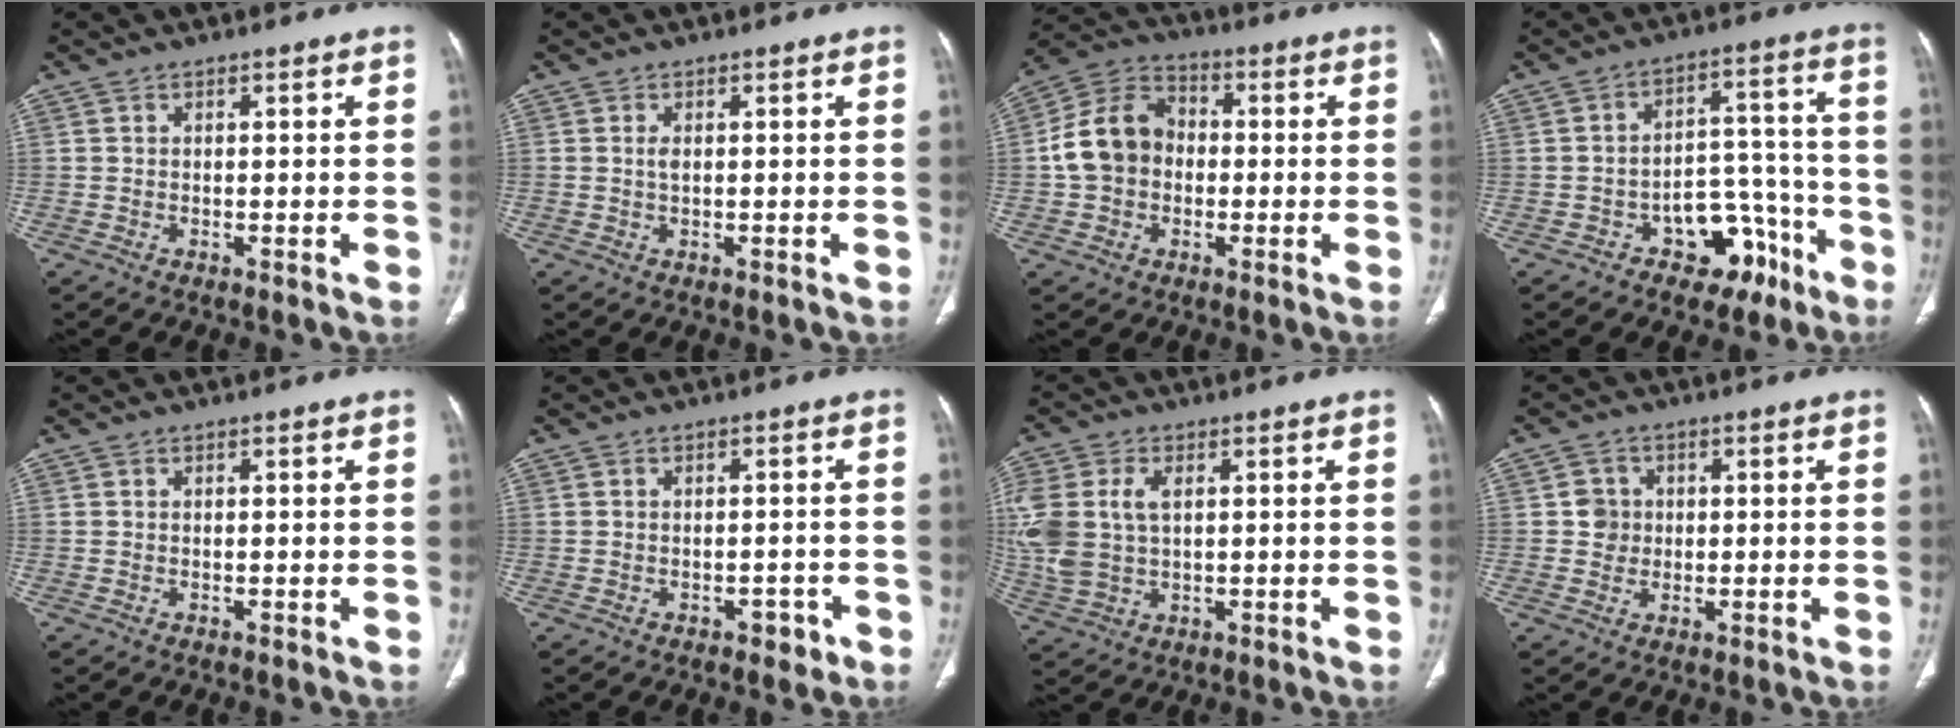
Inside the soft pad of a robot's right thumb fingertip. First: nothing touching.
{"total": 1.0, "force": [0.2, 0.4, 0.9], "torque": [-0.020, -0.002, 0.005]}
{"total": 11.5, "force": [-0.6, 9.3, 6.7], "torque": [-0.112, 0.034, -0.022]}
{"total": 12.7, "force": [-7.0, 8.0, 7.0], "torque": [-0.039, 0.080, -0.094]}
{"total": 0.0}
{"total": 2.4, "force": [-1.4, 1.5, 1.2], "torque": [-0.006, 0.010, -0.015]}
{"total": 12.6, "force": [2.2, 8.2, 9.3], "torque": [-0.234, 0.005, 0.050]}
{"total": 3.6, "force": [0.3, 3.5, 0.9], "torque": [0.007, 0.005, 0.003]}